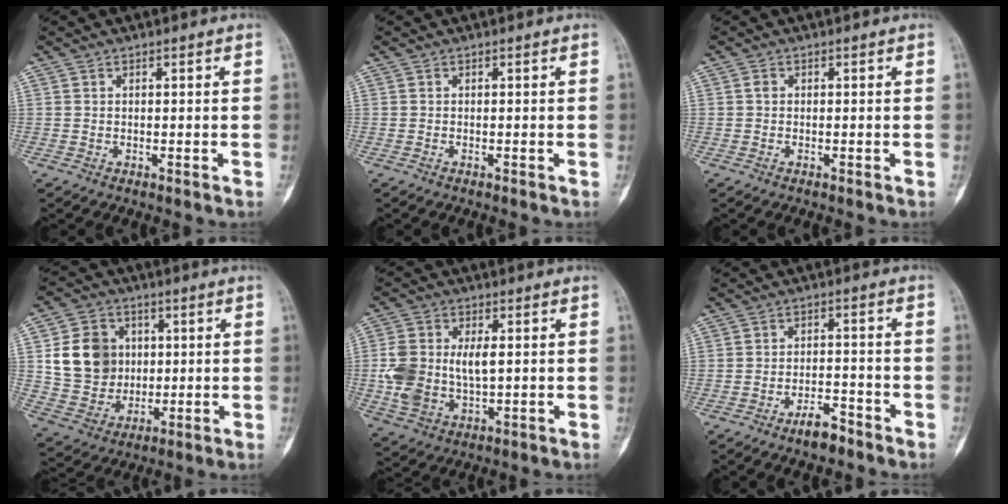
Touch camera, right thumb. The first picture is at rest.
{"total": 0.0}
{"total": 0.6, "force": [-0.1, 0.6, 0.3], "torque": [-0.004, 0.002, -0.006]}
{"total": 13.2, "force": [2.3, 11.3, 6.3], "torque": [-0.078, -0.002, 0.052]}
{"total": 11.7, "force": [0.6, 7.1, 9.3], "torque": [-0.187, 0.005, 0.022]}
{"total": 4.7, "force": [-3.6, 1.7, 2.6], "torque": [-0.039, 0.026, -0.060]}